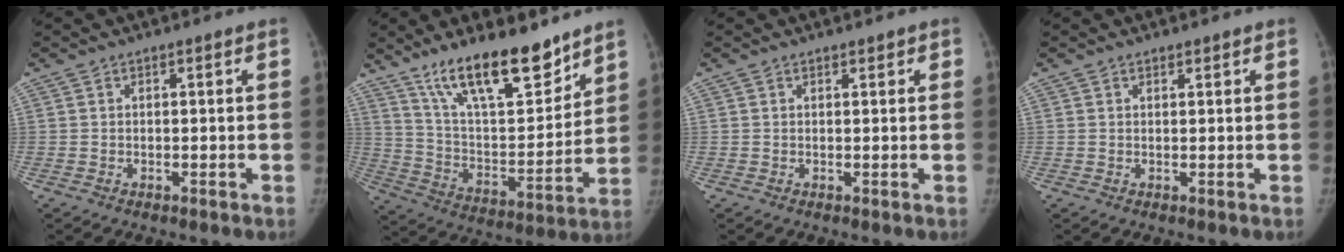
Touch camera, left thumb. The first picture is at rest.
{"total": 20.2, "force": [14.7, 6.7, 12.2], "torque": [-0.162, -0.085, 0.259]}
{"total": 1.2, "force": [0.8, 0.6, 0.6], "torque": [0.000, -0.002, 0.008]}
{"total": 0.8, "force": [0.7, 0.3, 0.2], "torque": [0.000, -0.005, 0.010]}